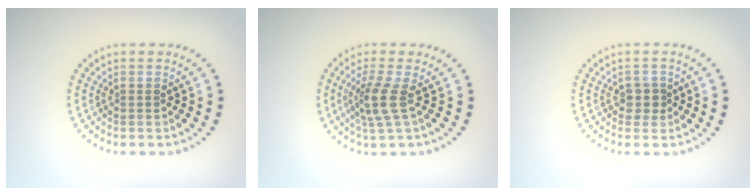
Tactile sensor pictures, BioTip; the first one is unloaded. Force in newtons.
{"total": 2.8, "press": 2.2, "slide": 1.8}
{"total": 1.6, "press": 1.3, "slide": 0.9}